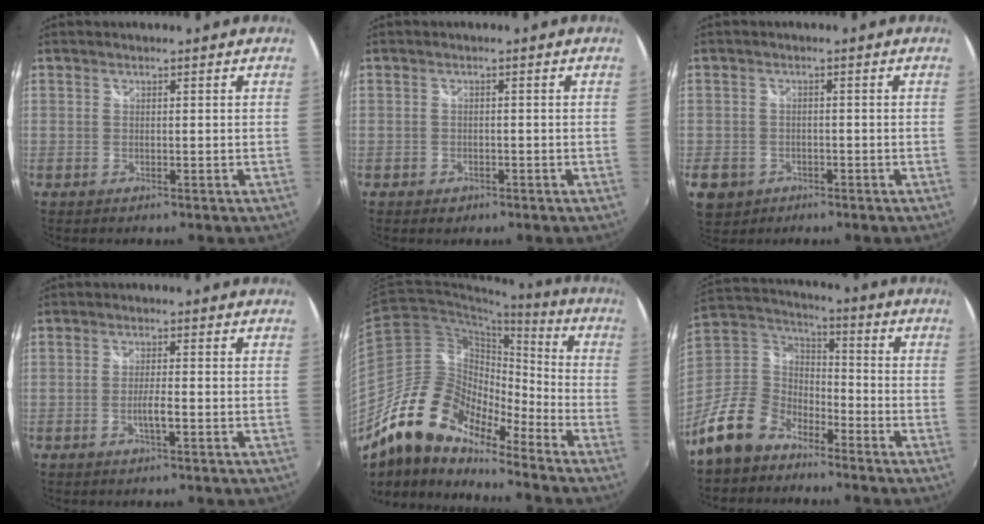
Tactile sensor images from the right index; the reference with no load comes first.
{"total": 2.0, "force": [-1.1, 1.6, 0.6], "torque": [-0.015, -0.001, -0.015]}
{"total": 5.5, "force": [-2.3, 4.6, 1.9], "torque": [-0.055, 0.002, -0.034]}
{"total": 2.7, "force": [-1.0, 0.1, 2.5], "torque": [-0.047, -0.003, -0.019]}
{"total": 17.4, "force": [-13.3, 6.8, 8.9], "torque": [-0.165, 0.004, -0.260]}
{"total": 13.8, "force": [-9.4, 8.2, 5.8], "torque": [-0.147, 0.020, -0.176]}